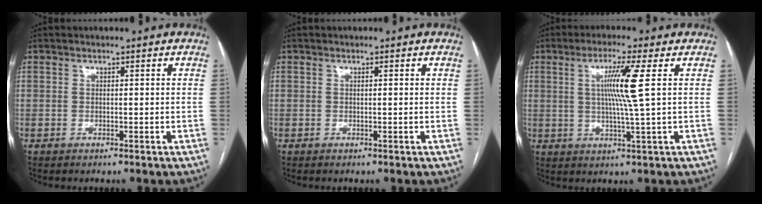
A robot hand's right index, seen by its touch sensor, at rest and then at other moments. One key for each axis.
{"total": 0.0}
{"total": 7.5, "fx": 1.6, "fy": -1.4, "fz": 7.2, "tx": -0.134, "ty": -0.002, "tz": 0.033}